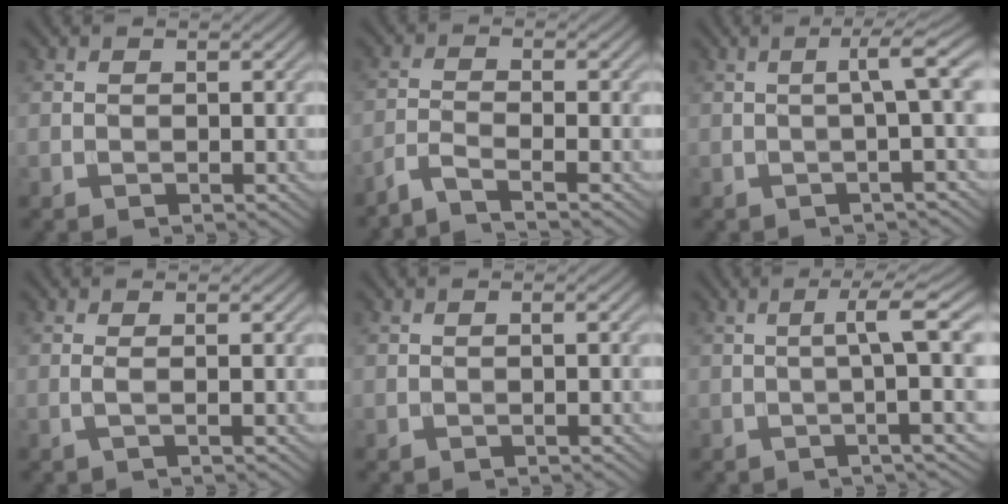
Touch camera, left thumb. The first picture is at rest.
{"total": 3.5, "force": [-2.7, 0.4, 2.2], "torque": [-0.038, -0.003, -0.073]}
{"total": 4.6, "force": [0.2, 0.2, 4.5], "torque": [-0.075, 0.016, -0.005]}
{"total": 1.3, "force": [0.1, 0.2, 1.3], "torque": [-0.027, 0.004, -0.006]}
{"total": 0.9, "force": [0.0, 0.1, 0.9], "torque": [-0.014, 0.003, -0.003]}
{"total": 6.0, "force": [0.0, 0.2, 6.0], "torque": [-0.106, 0.013, -0.007]}